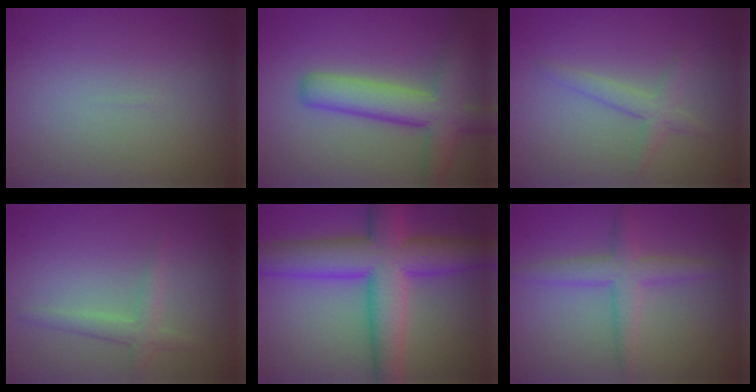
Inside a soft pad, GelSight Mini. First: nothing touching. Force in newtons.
{"total": 5.9, "press": 5.9, "slide": 0.3}
{"total": 2.0, "press": 2.0, "slide": 0.1}
{"total": 2.0, "press": 2.0, "slide": 0.1}
{"total": 10.0, "press": 10.0, "slide": 0.1}
{"total": 3.3, "press": 3.3, "slide": 0.1}